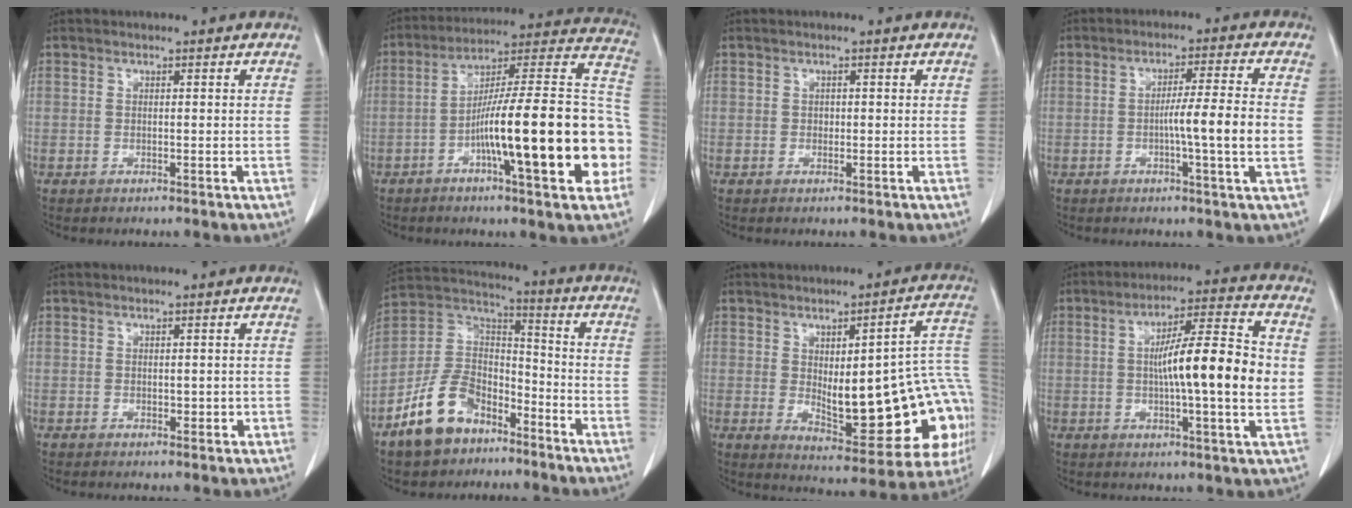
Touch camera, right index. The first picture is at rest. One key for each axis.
{"total": 23.9, "fx": -6.2, "fy": 2.6, "fz": 22.9, "tx": -0.276, "ty": 0.021, "tz": -0.096}
{"total": 0.6, "fx": 0.0, "fy": 0.5, "fz": 0.2, "tx": -0.002, "ty": 0.002, "tz": -0.001}
{"total": 7.7, "fx": -1.2, "fy": -0.9, "fz": 7.5, "tx": -0.117, "ty": 0.001, "tz": -0.020}
{"total": 1.4, "fx": -0.1, "fy": 0.9, "fz": 1.1, "tx": -0.011, "ty": 0.001, "tz": 0.002}
{"total": 12.8, "fx": -8.0, "fy": 7.5, "fz": 6.7, "tx": -0.145, "ty": 0.022, "tz": -0.152}
{"total": 22.0, "fx": -2.0, "fy": 6.4, "fz": 20.9, "tx": -0.197, "ty": 0.023, "tz": 0.000}
{"total": 14.5, "fx": 0.4, "fy": 1.0, "fz": 14.4, "tx": -0.226, "ty": 0.010, "tz": -0.002}